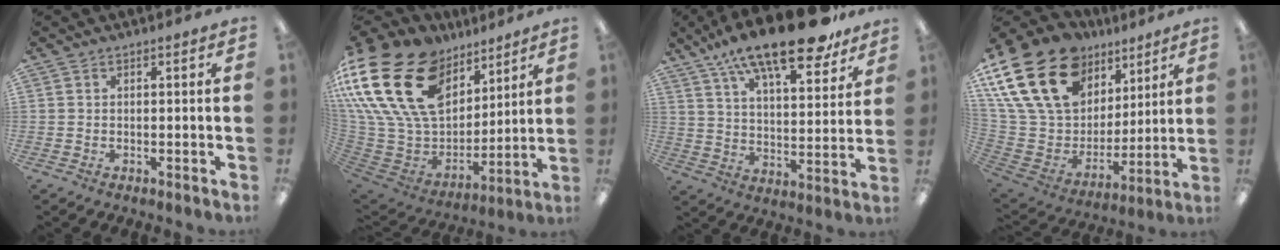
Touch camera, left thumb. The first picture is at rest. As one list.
[{"total": 28.5, "force": [12.8, 18.7, 17.3], "torque": [-0.376, -0.065, 0.257]}, {"total": 20.9, "force": [15.4, 6.4, 12.7], "torque": [-0.205, -0.094, 0.259]}, {"total": 26.8, "force": [14.3, 17.3, 14.7], "torque": [-0.316, -0.066, 0.281]}]